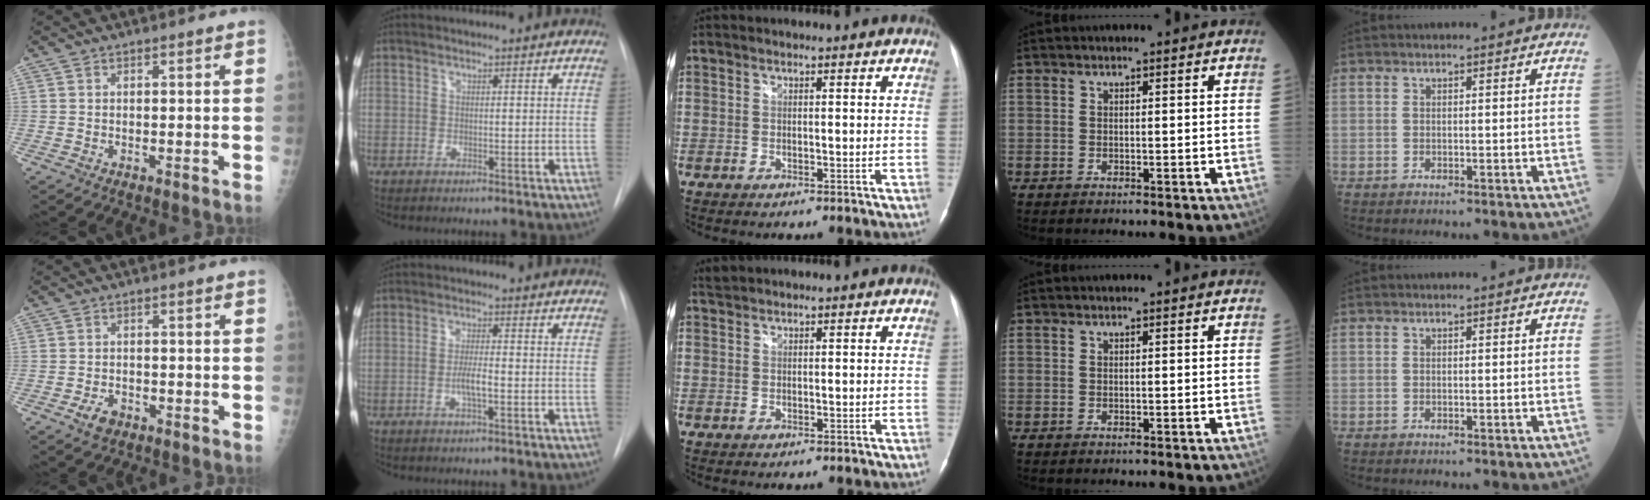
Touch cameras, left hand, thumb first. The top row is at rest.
{"thumb": {"total": 3.0, "force": [-1.7, 1.8, 1.6], "torque": [-0.029, 0.011, -0.024]}, "index": {"total": 3.0, "force": [-1.0, 0.3, 2.8], "torque": [-0.056, -0.003, -0.019]}, "middle": {"total": 1.0, "force": [0.9, -0.1, -0.1], "torque": [-0.008, 0.009, 0.025]}}